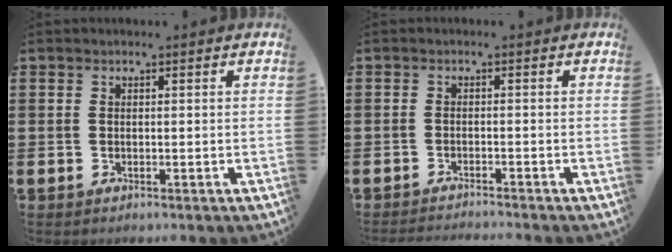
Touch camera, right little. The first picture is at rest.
{"total": 1.3, "force": [-1.3, -0.2, 0.1], "torque": [-0.002, 0.001, -0.026]}